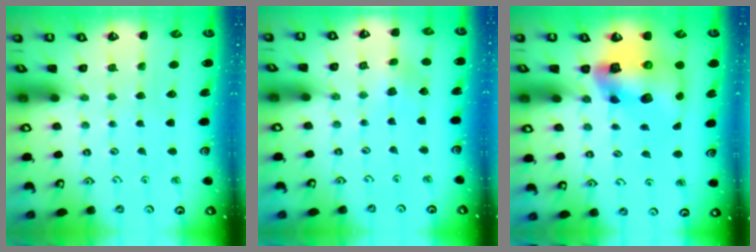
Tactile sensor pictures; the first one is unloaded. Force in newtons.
{"total": 2.9, "press": 2.9, "slide": 0.3}
{"total": 15.9, "press": 15.7, "slide": 2.4}